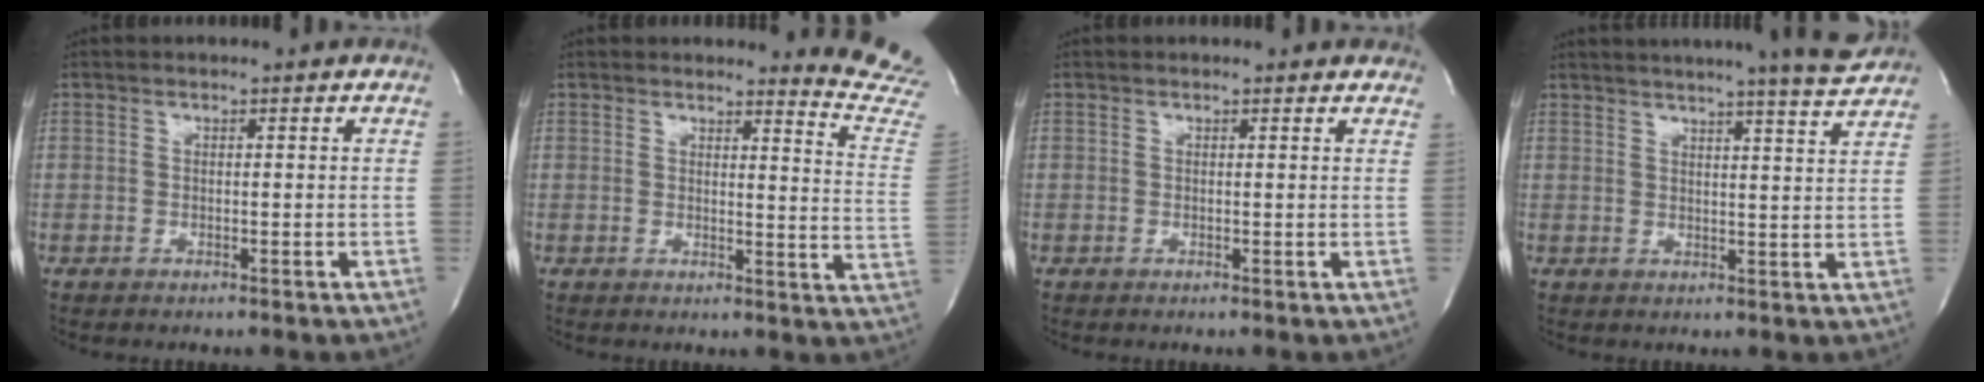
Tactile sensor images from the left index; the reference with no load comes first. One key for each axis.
{"total": 9.7, "fx": 9.6, "fy": -1.5, "fz": -0.2, "tx": 0.004, "ty": -0.149, "tz": 0.075}
{"total": 3.0, "fx": 2.7, "fy": 1.1, "fz": 0.6, "tx": -0.010, "ty": 0.005, "tz": 0.014}
{"total": 12.1, "fx": 11.1, "fy": -1.2, "fz": 4.7, "tx": -0.077, "ty": -0.028, "tz": 0.132}